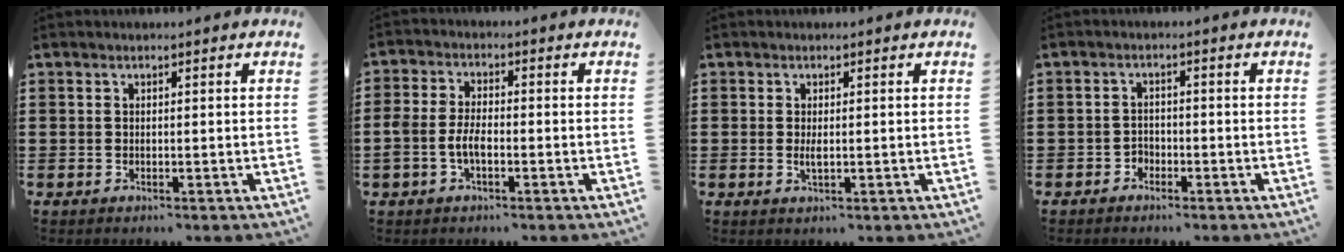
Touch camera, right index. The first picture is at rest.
{"total": 4.1, "force": [-1.3, 2.0, 3.3], "torque": [-0.080, 0.000, -0.031]}
{"total": 1.5, "force": [0.0, 0.5, 1.4], "torque": [-0.027, 0.001, -0.001]}
{"total": 1.8, "force": [-1.4, 1.1, 0.1], "torque": [-0.010, 0.000, -0.032]}